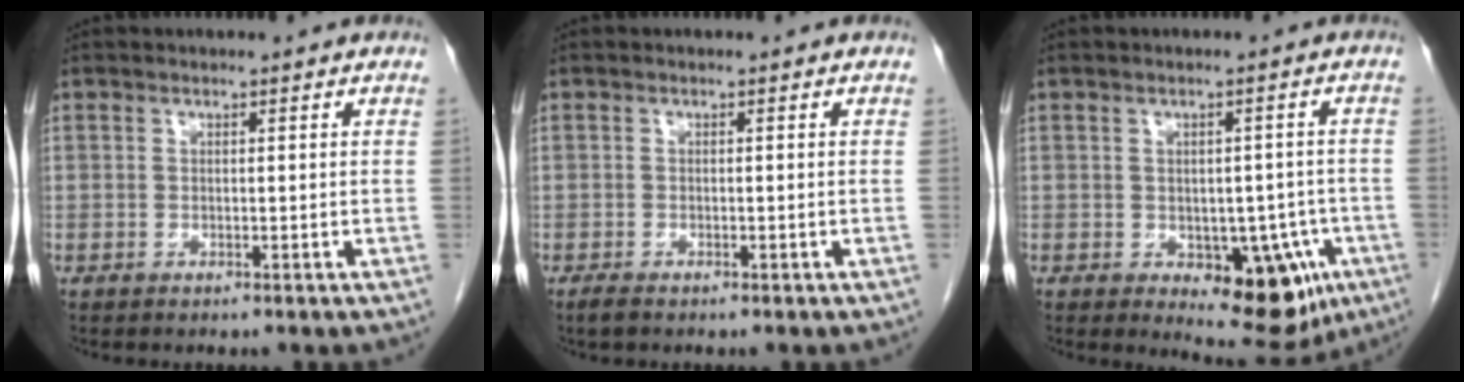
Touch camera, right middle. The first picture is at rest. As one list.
[{"total": 1.2, "force": [-0.9, 0.3, 0.8], "torque": [-0.022, -0.003, -0.016]}, {"total": 10.1, "force": [-3.7, 5.1, 7.9], "torque": [-0.075, 0.000, -0.034]}]